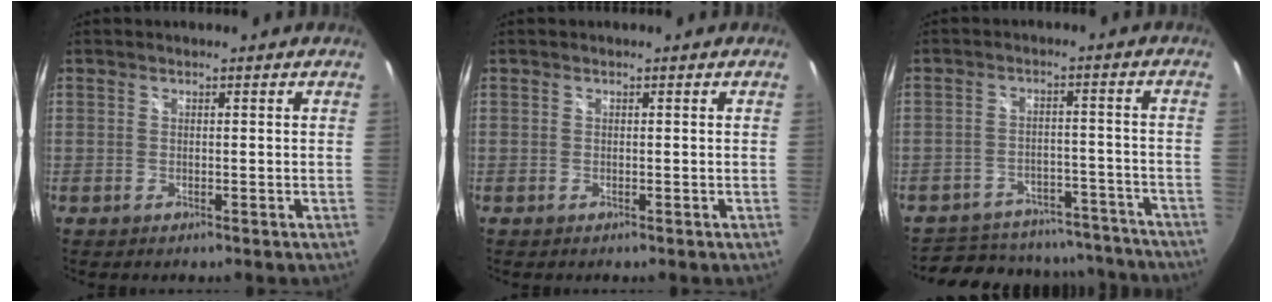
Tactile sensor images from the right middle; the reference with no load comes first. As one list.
[{"total": 0.0}, {"total": 22.6, "force": [-19.5, 9.0, 7.1], "torque": [-0.150, 0.031, -0.234]}]